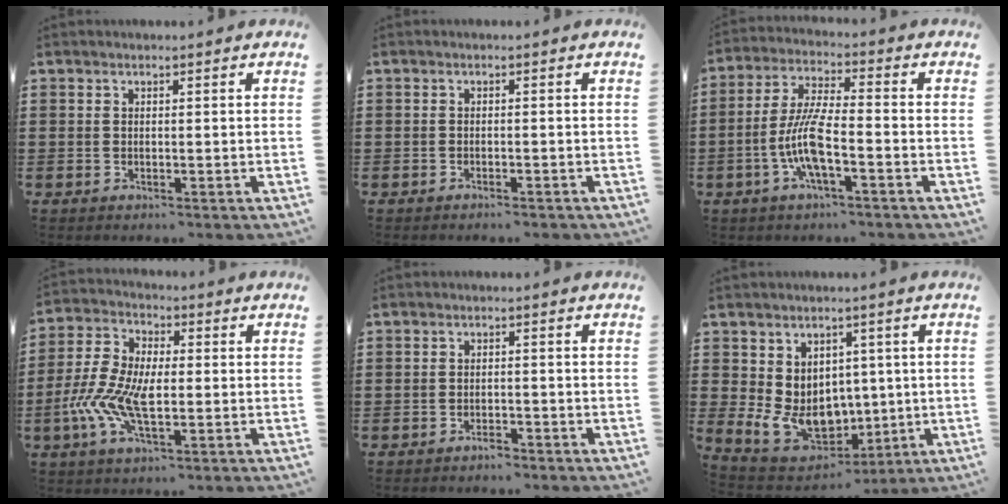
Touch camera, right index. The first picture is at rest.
{"total": 0.7, "force": [-0.7, 0.0, 0.2], "torque": [-0.007, -0.001, -0.014]}
{"total": 8.1, "force": [-2.9, 1.7, 7.4], "torque": [-0.172, -0.011, -0.063]}
{"total": 9.1, "force": [-2.1, 4.6, 7.5], "torque": [-0.185, -0.010, -0.045]}
{"total": 1.4, "force": [-1.4, 0.2, 0.3], "torque": [-0.011, -0.003, -0.027]}
{"total": 8.8, "force": [0.2, 7.4, 4.8], "torque": [-0.113, -0.001, 0.011]}